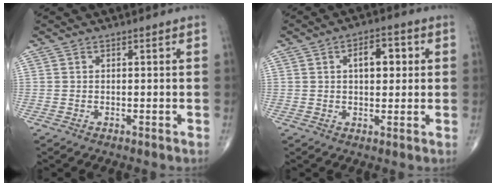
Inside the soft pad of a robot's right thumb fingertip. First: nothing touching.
{"total": 6.7, "force": [1.5, 3.7, 5.4], "torque": [-0.059, 0.007, 0.020]}